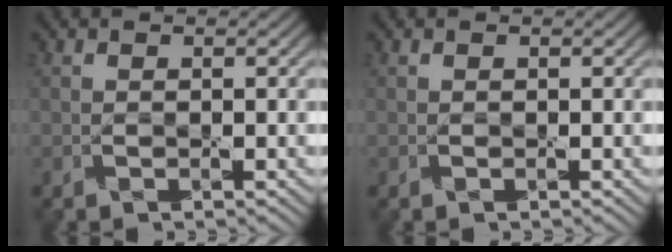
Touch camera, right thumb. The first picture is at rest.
{"total": 0.0}